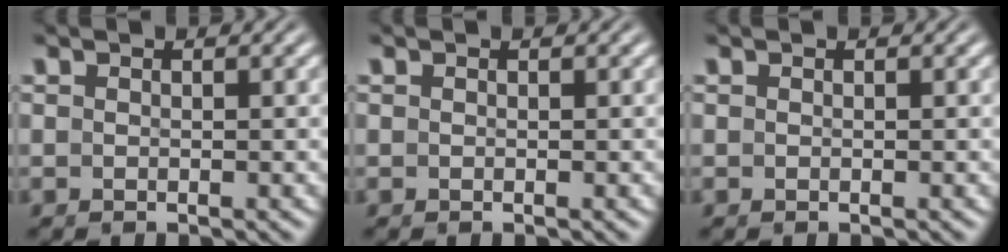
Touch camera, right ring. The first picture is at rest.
{"total": 0.0}
{"total": 0.0}